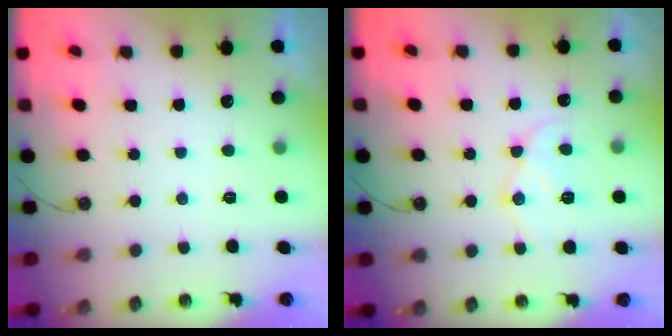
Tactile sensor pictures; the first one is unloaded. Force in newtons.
{"total": 12.6, "press": 12.6, "slide": 1.1}